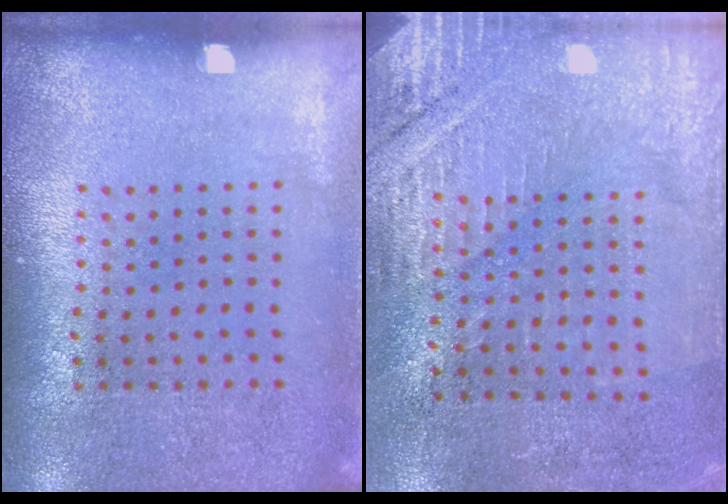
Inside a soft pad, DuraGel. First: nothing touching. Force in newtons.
{"total": 2.9, "press": 2.8, "slide": 0.7}